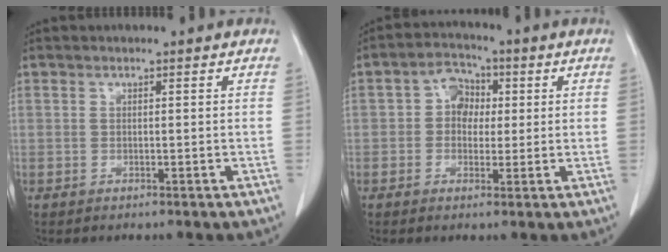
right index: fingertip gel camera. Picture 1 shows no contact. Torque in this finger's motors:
{"motor_torque": [0.65, 0.05, 0.13, 0.02]}